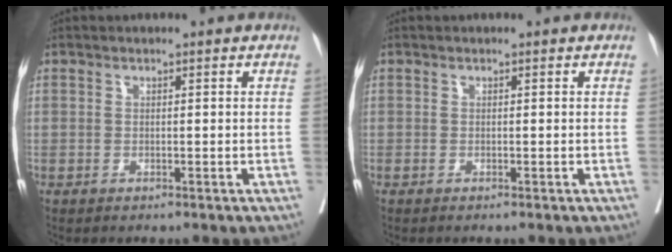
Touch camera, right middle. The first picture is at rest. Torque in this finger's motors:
{"motor_torque": [-0.05, -0.35, 0.02, 0.00]}